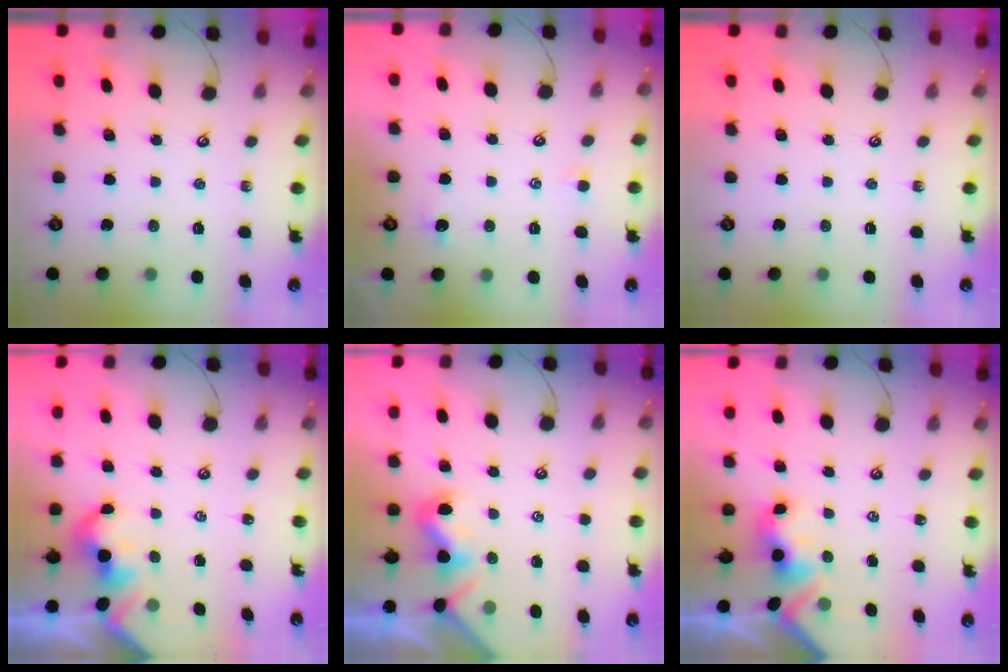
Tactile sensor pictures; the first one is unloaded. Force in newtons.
{"total": 0.8, "press": 0.7, "slide": 0.5}
{"total": 0.0}
{"total": 2.0, "press": 2.0, "slide": 0.4}
{"total": 1.5, "press": 1.4, "slide": 0.5}
{"total": 3.3, "press": 3.3, "slide": 0.4}